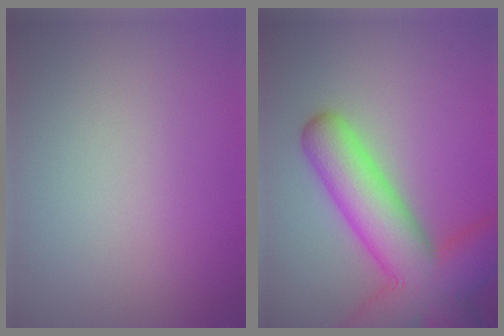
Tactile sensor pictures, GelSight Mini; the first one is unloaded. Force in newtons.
{"total": 10.5, "press": 10.5, "slide": 0.7}